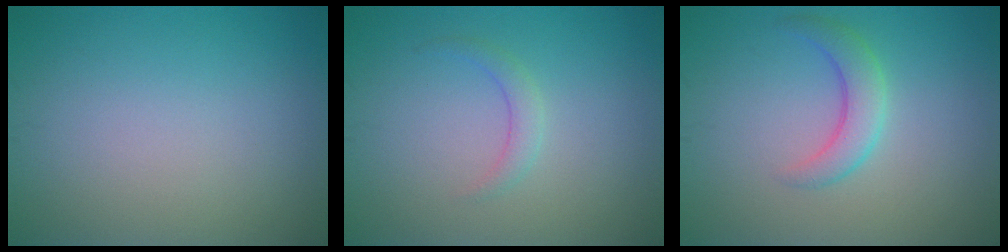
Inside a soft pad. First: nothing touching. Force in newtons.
{"total": 1.4, "press": 1.4, "slide": 0.1}
{"total": 2.8, "press": 2.8, "slide": 0.1}